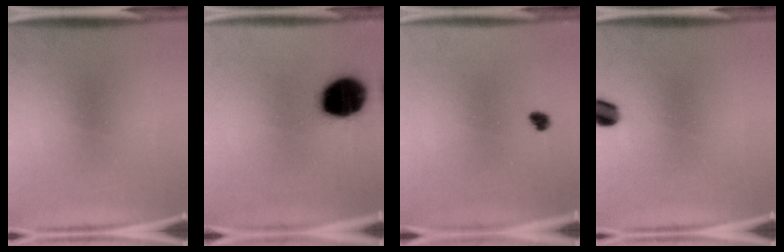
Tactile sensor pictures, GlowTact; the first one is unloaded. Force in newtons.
{"total": 18.2}
{"total": 1.7}
{"total": 4.0}